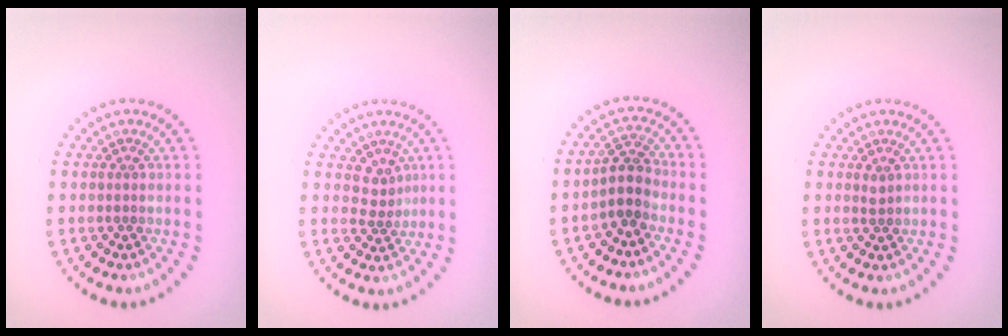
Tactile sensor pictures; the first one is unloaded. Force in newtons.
{"total": 1.9, "press": 1.3, "slide": 1.4}
{"total": 2.6, "press": 2.1, "slide": 1.4}
{"total": 0.6, "press": 0.5, "slide": 0.3}